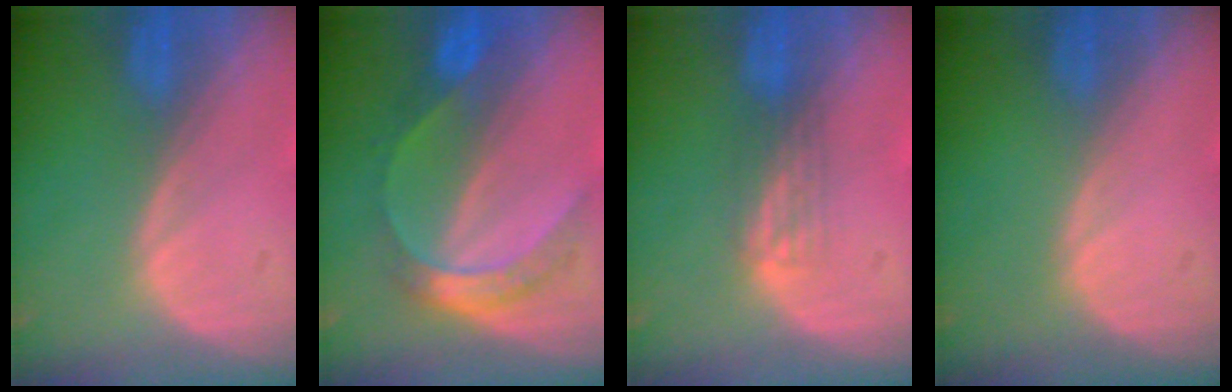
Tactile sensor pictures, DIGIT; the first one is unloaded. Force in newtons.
{"total": 5.9, "press": 5.9, "slide": 0.2}
{"total": 2.2, "press": 1.8, "slide": 1.2}
{"total": 0.0}